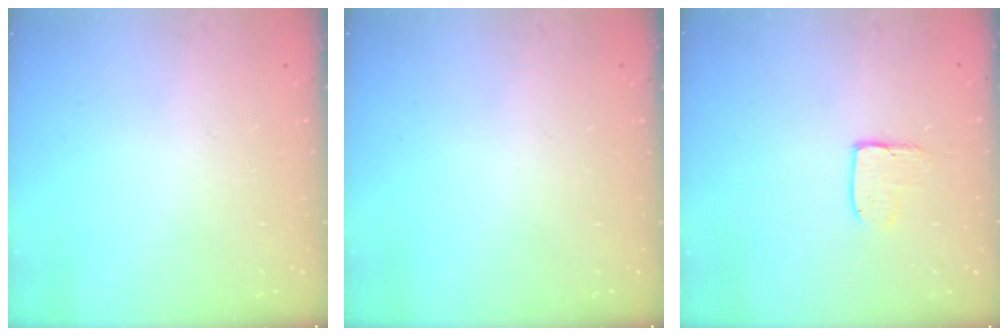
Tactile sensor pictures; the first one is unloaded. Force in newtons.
{"total": 0.0}
{"total": 3.8, "press": 3.8, "slide": 0.3}